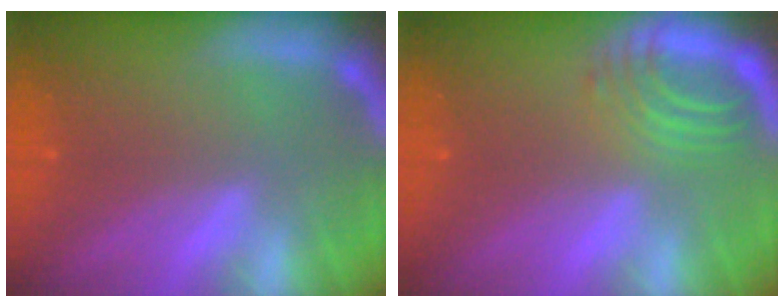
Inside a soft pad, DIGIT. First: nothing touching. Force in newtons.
{"total": 5.0}